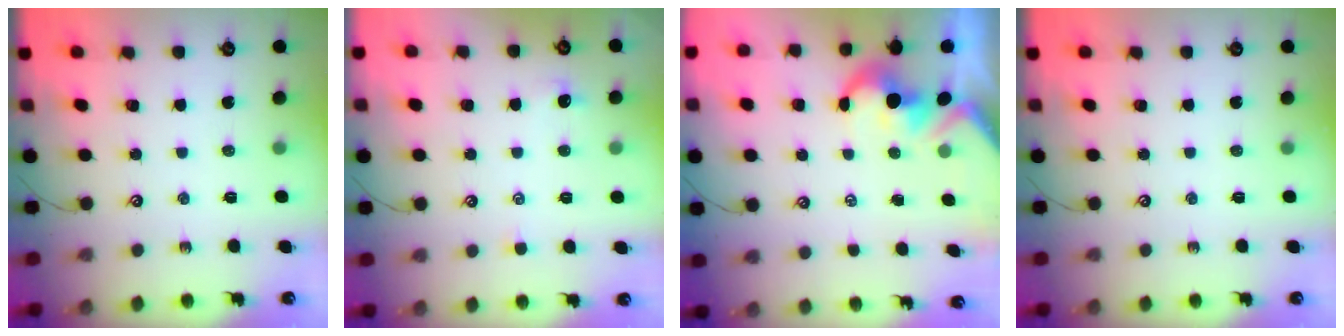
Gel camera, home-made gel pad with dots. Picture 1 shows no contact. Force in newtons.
{"total": 1.8, "press": 1.8, "slide": 0.5}
{"total": 1.8, "press": 1.5, "slide": 1.0}
{"total": 0.0}